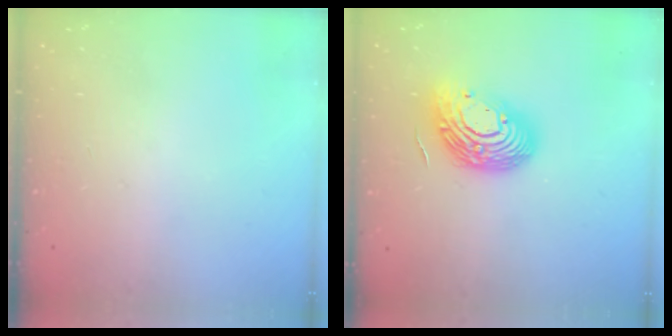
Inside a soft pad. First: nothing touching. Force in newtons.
{"total": 15.3, "press": 15.2, "slide": 1.1}